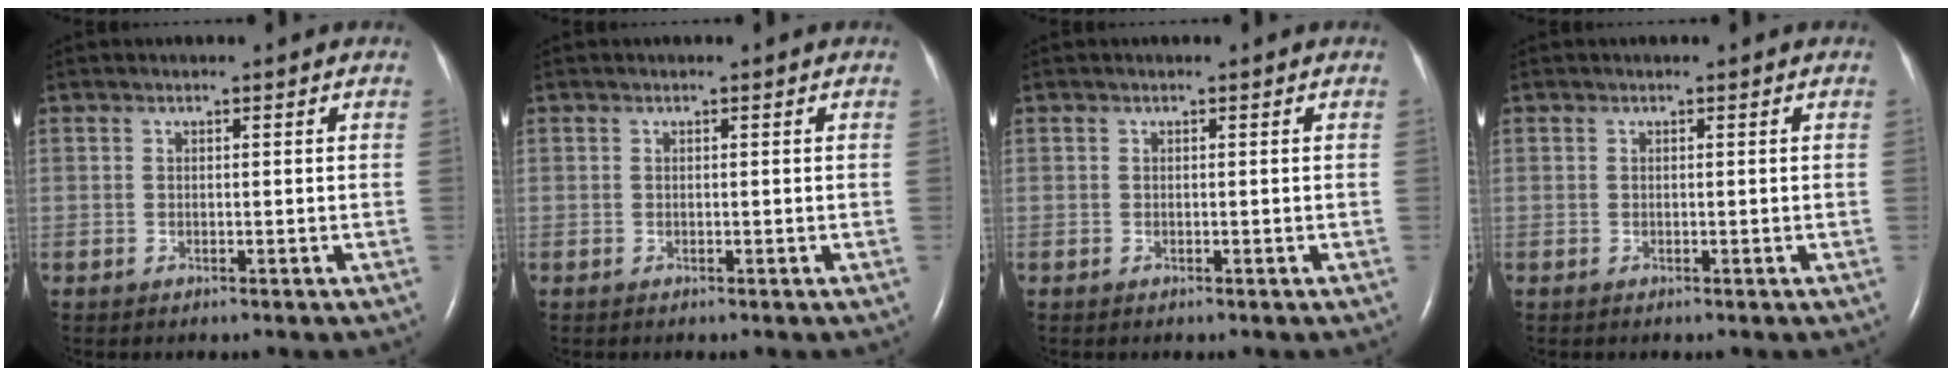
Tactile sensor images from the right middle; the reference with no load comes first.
{"total": 0.0}
{"total": 0.0}
{"total": 0.0}